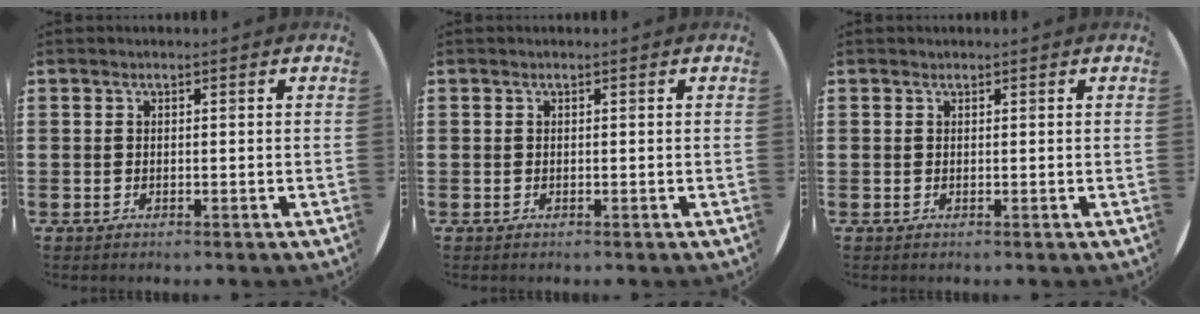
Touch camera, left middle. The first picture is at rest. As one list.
[{"total": 0.0}, {"total": 0.0}]